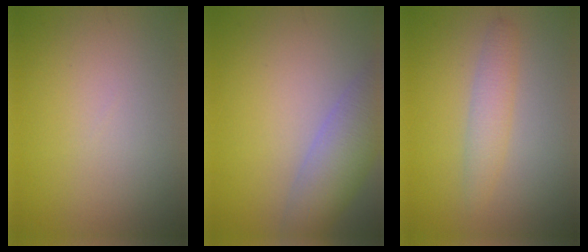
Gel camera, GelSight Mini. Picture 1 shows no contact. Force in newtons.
{"total": 5.1, "press": 5.1, "slide": 0.2}
{"total": 2.1, "press": 2.1, "slide": 0.2}